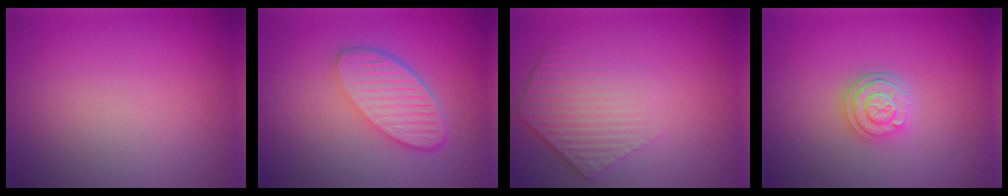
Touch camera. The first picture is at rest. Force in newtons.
{"total": 5.7, "press": 4.3, "slide": 3.8}
{"total": 4.4, "press": 3.2, "slide": 3.1}
{"total": 3.0, "press": 2.5, "slide": 1.7}